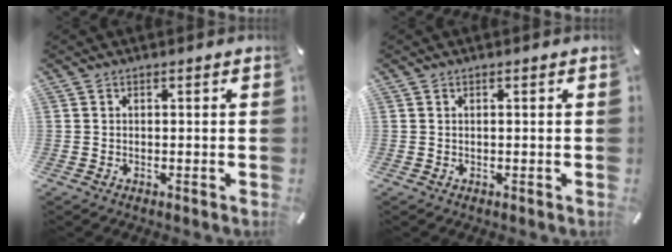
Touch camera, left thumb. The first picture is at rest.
{"total": 0.0}